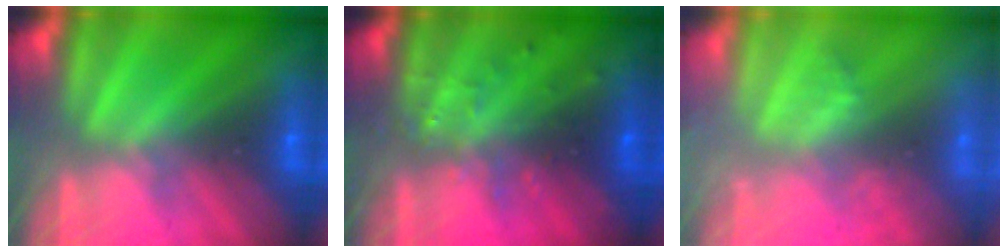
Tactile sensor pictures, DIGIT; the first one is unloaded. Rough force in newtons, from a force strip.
{"total": 3.7}
{"total": 2.1}